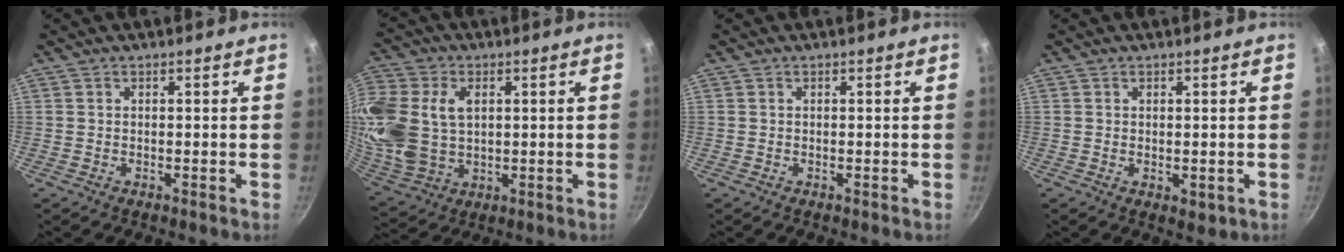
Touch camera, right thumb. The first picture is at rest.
{"total": 19.3, "force": [3.4, 14.0, 12.8], "torque": [-0.295, 0.001, 0.073]}
{"total": 0.0}
{"total": 1.9, "force": [-0.2, 1.0, 1.6], "torque": [-0.022, -0.009, 0.000]}